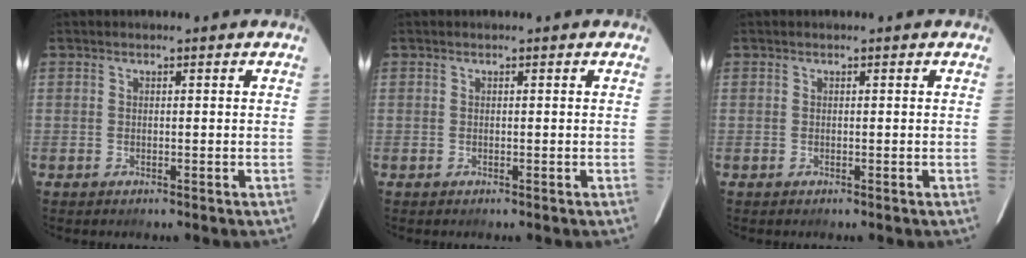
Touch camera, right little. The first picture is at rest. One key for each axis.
{"total": 0.0}
{"total": 0.0}